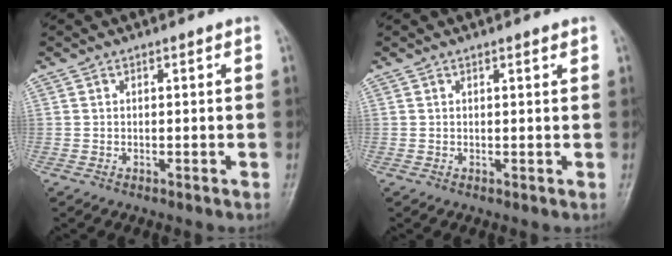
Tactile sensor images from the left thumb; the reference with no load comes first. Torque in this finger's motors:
{"motor_torque": [-0.20, -0.10, -0.15, -0.12, -0.01]}